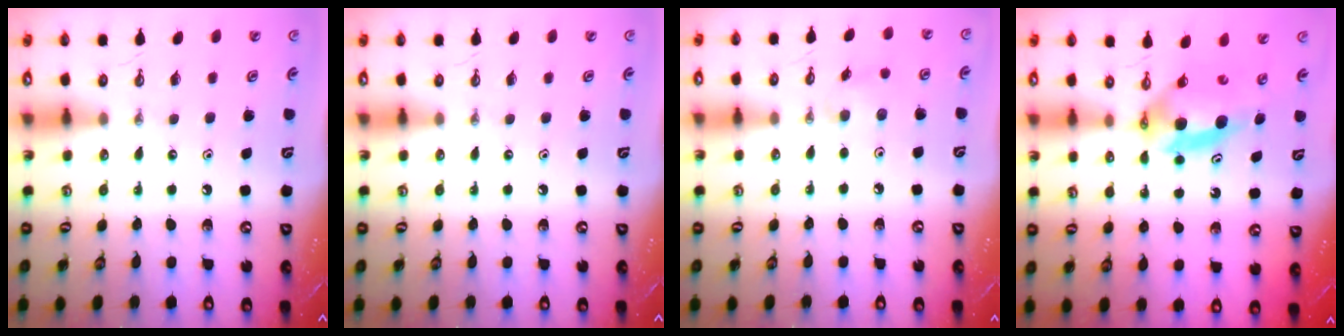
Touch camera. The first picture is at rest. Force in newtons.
{"total": 0.0}
{"total": 5.2, "press": 5.2, "slide": 0.3}
{"total": 7.3, "press": 4.9, "slide": 5.3}